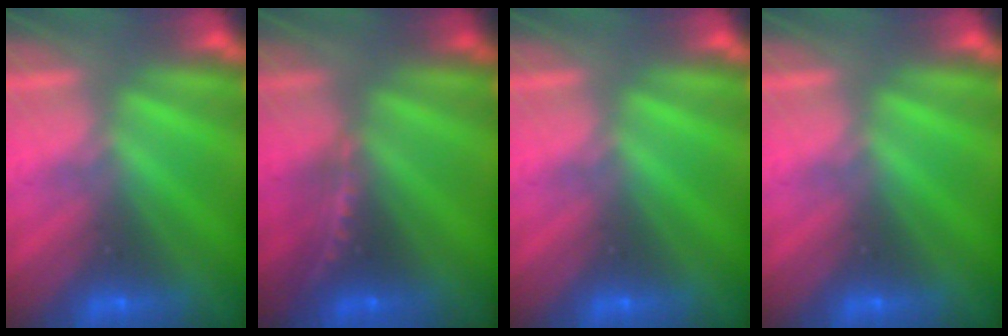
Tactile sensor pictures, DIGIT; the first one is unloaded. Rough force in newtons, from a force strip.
{"total": 4.9}
{"total": 0.0}
{"total": 0.0}